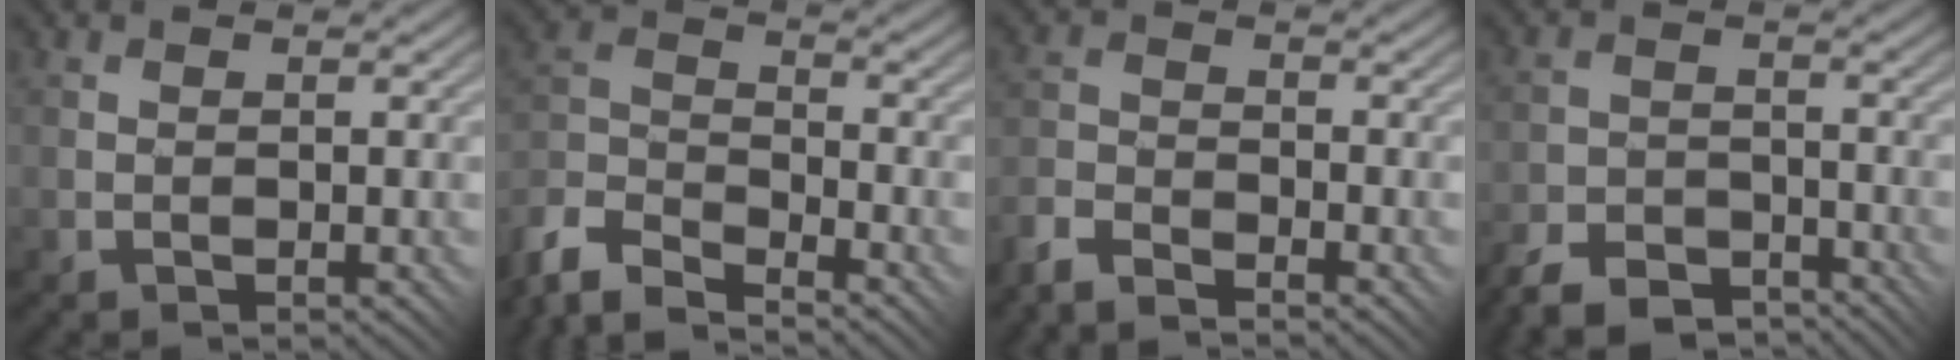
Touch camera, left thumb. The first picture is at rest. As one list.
[{"total": 9.4, "force": [-8.2, 2.7, 3.6], "torque": [-0.079, -0.003, -0.172]}, {"total": 4.6, "force": [-4.1, 1.3, 1.6], "torque": [-0.036, 0.000, -0.094]}, {"total": 6.7, "force": [-5.9, 2.3, 2.1], "torque": [-0.041, -0.006, -0.116]}]